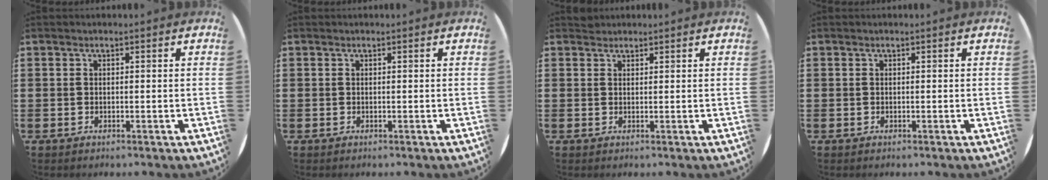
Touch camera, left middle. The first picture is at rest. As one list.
[{"total": 0.0}, {"total": 1.0, "force": [0.9, 0.3, -0.1], "torque": [0.001, 0.003, 0.018]}, {"total": 0.0}]